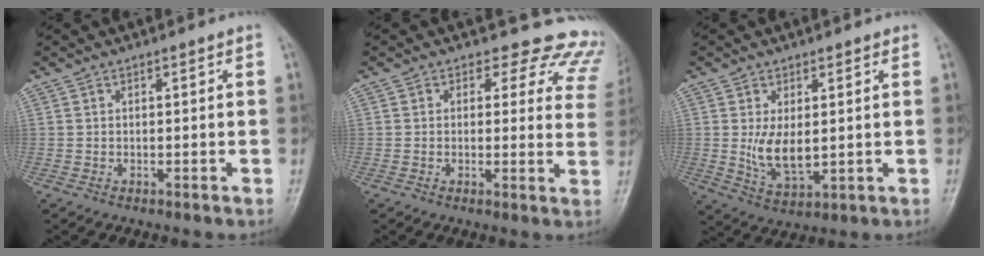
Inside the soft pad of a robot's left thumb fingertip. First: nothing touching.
{"total": 12.1, "force": [10.2, 6.1, 2.4], "torque": [0.027, -0.057, 0.075]}
{"total": 6.8, "force": [0.7, 3.7, 5.6], "torque": [-0.093, -0.019, 0.024]}